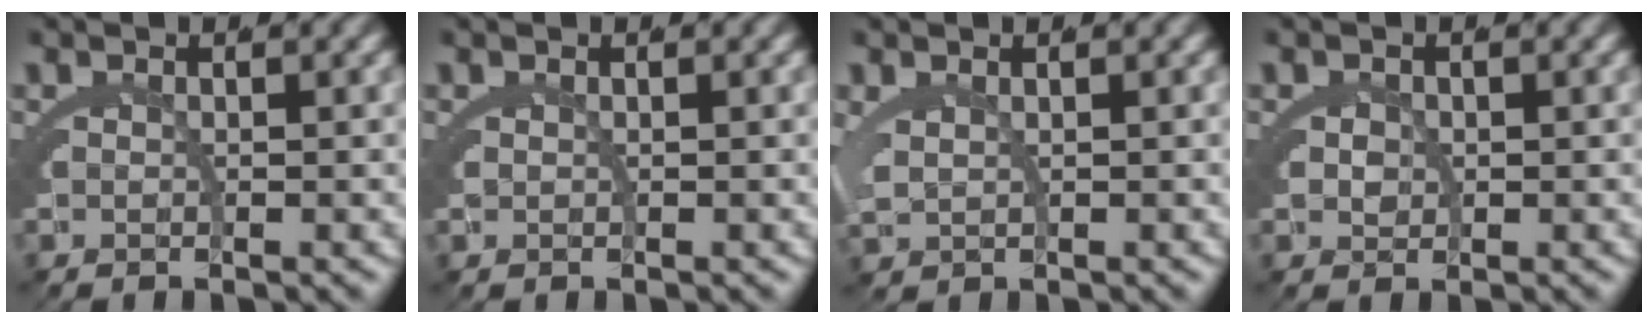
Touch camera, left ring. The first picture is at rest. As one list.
[{"total": 0.6, "force": [0.3, 0.4, 0.3], "torque": [-0.013, 0.000, 0.007]}, {"total": 2.0, "force": [1.0, 1.2, 1.2], "torque": [-0.044, -0.009, 0.030]}, {"total": 1.6, "force": [0.0, 1.3, 0.9], "torque": [-0.024, -0.014, 0.006]}]